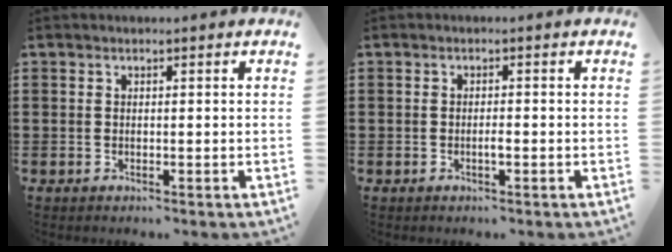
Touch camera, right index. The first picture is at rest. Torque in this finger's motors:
{"motor_torque": [1.21, 0.39, 0.11, 0.04]}